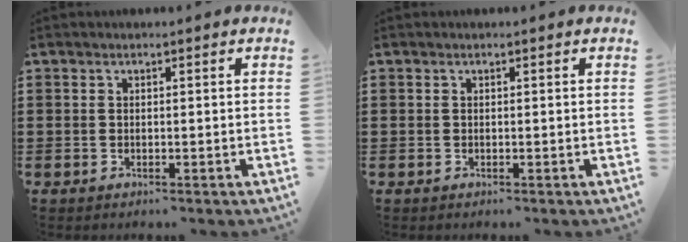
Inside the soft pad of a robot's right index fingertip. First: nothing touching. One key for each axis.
{"total": 0.0}